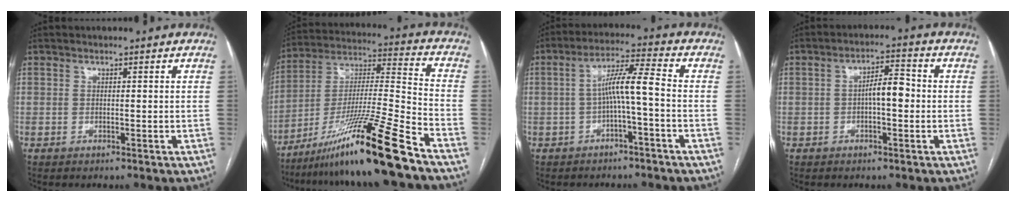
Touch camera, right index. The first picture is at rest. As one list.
[{"total": 18.9, "force": [-13.5, -2.2, 13.1], "torque": [-0.258, -0.025, -0.240]}, {"total": 6.7, "force": [-1.2, 0.1, 6.5], "torque": [-0.116, 0.026, -0.019]}, {"total": 4.9, "force": [-0.5, 1.5, 4.6], "torque": [-0.074, 0.018, -0.009]}]